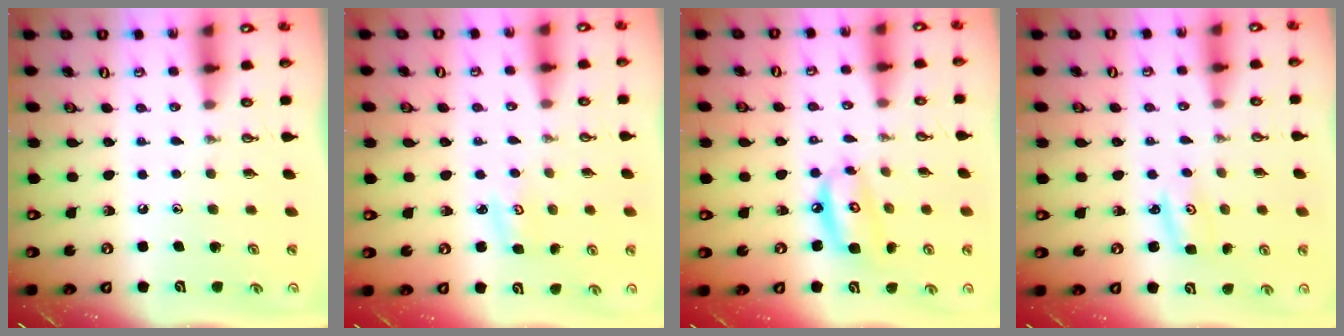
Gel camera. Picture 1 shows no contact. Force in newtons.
{"total": 2.8, "press": 2.8, "slide": 0.2}
{"total": 9.2, "press": 9.2, "slide": 1.1}
{"total": 2.6, "press": 2.6, "slide": 0.3}